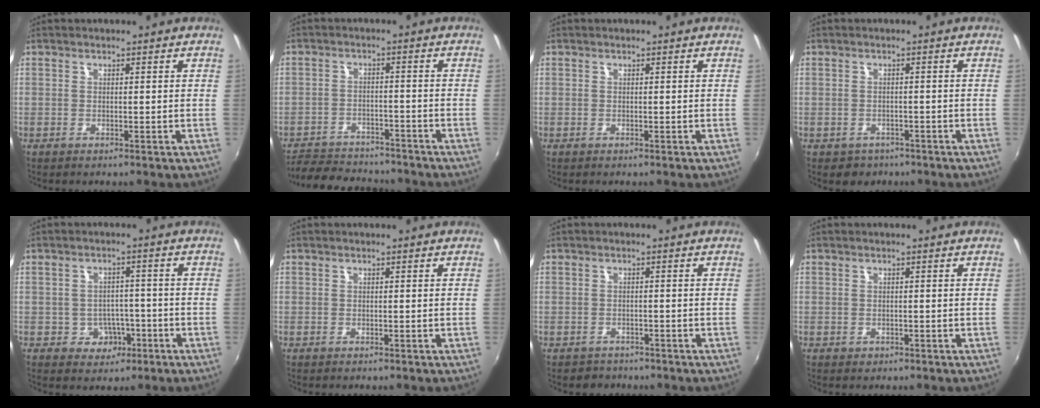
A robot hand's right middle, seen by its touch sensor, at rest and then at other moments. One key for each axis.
{"total": 12.5, "fx": -11.0, "fy": 4.5, "fz": 3.9, "tx": -0.103, "ty": 0.005, "tz": -0.162}
{"total": 0.0}
{"total": 3.3, "fx": -2.0, "fy": 2.6, "fz": 0.7, "tx": -0.022, "ty": -0.007, "tz": -0.026}
{"total": 4.9, "fx": -2.1, "fy": 4.3, "fz": 1.3, "tx": -0.034, "ty": 0.009, "tz": -0.017}
{"total": 0.0}
{"total": 2.4, "fx": -1.8, "fy": 1.6, "fz": 0.0, "tx": -0.008, "ty": -0.002, "tz": -0.027}
{"total": 0.7, "fx": -0.3, "fy": 0.6, "fz": 0.1, "tx": -0.001, "ty": -0.004, "tz": -0.004}